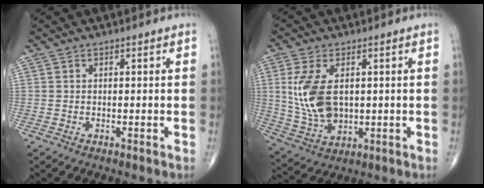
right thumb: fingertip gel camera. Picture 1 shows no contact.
{"total": 9.5, "force": [1.4, 5.5, 7.6], "torque": [-0.157, -0.011, 0.040]}